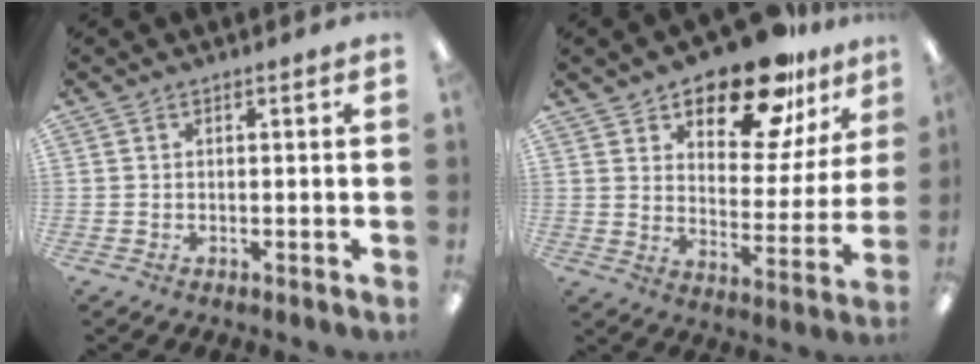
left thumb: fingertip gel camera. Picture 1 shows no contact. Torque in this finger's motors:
{"motor_torque": [0.43, 0.58, 1.24, -1.52, 0.11]}